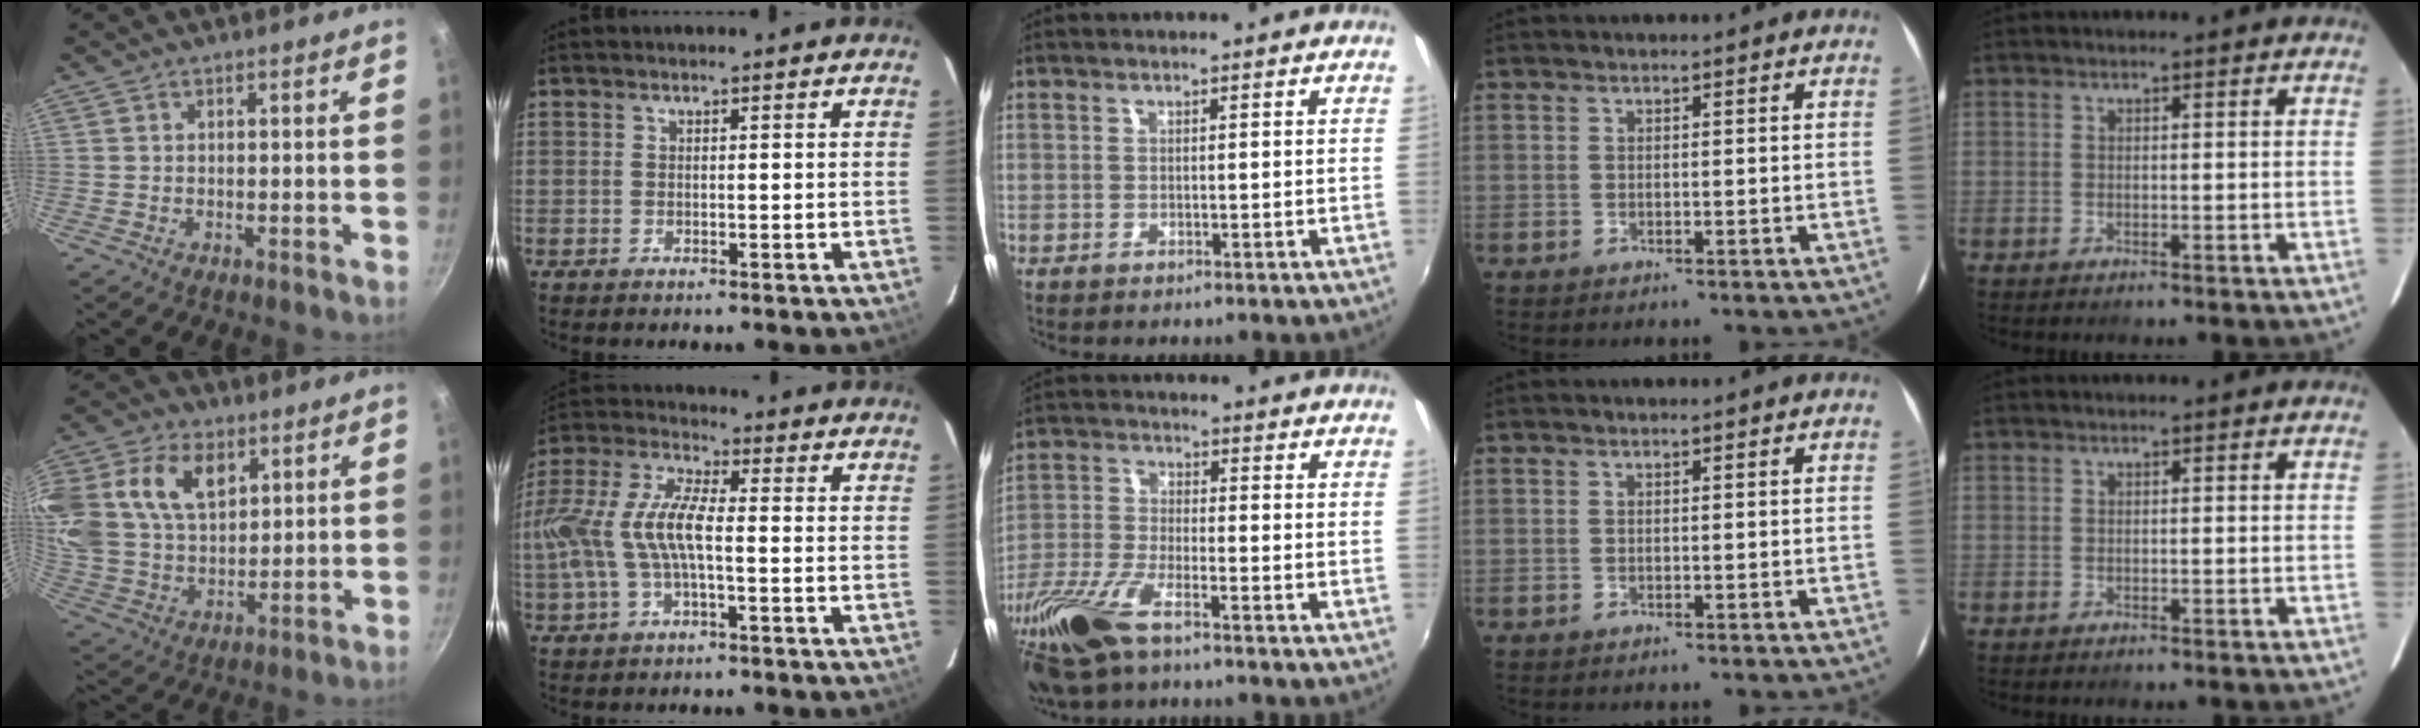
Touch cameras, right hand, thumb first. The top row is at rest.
{"thumb": {"total": 21.2, "force": [8.1, 14.5, 13.2], "torque": [-0.277, 0.009, 0.155]}, "index": {"total": 13.3, "force": [-1.7, 4.7, 12.4], "torque": [-0.256, 0.006, -0.032]}, "middle": {"total": 13.6, "force": [-9.3, 3.8, 9.2], "torque": [-0.210, -0.035, -0.189]}}